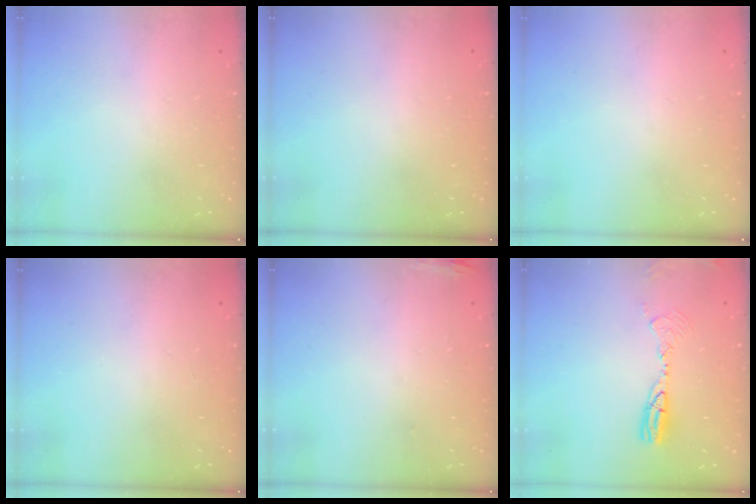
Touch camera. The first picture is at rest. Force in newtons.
{"total": 15.1, "press": 2.1, "slide": 14.9}
{"total": 0.0}
{"total": 0.0}
{"total": 6.3, "press": 5.9, "slide": 2.1}
{"total": 9.2, "press": 9.0, "slide": 2.2}